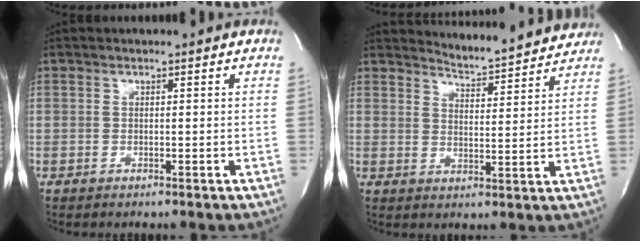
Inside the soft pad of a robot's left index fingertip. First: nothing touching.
{"total": 8.7, "force": [8.7, 0.6, 0.3], "torque": [-0.010, -0.006, 0.111]}